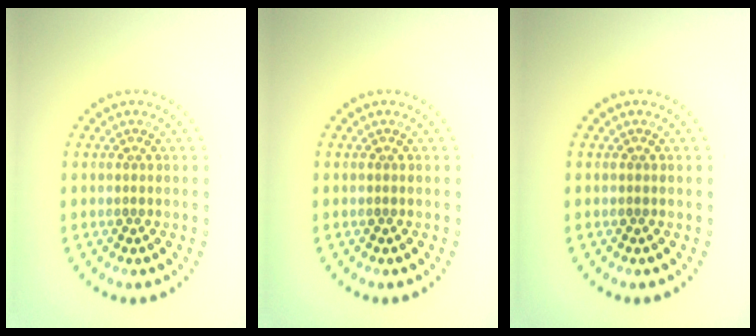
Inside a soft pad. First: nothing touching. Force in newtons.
{"total": 0.0}
{"total": 0.0}